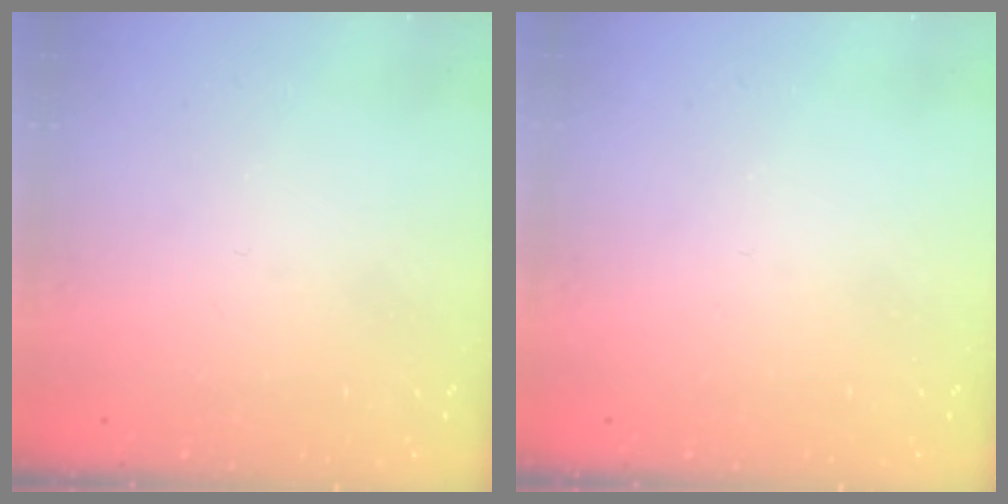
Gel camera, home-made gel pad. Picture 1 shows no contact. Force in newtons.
{"total": 0.0}